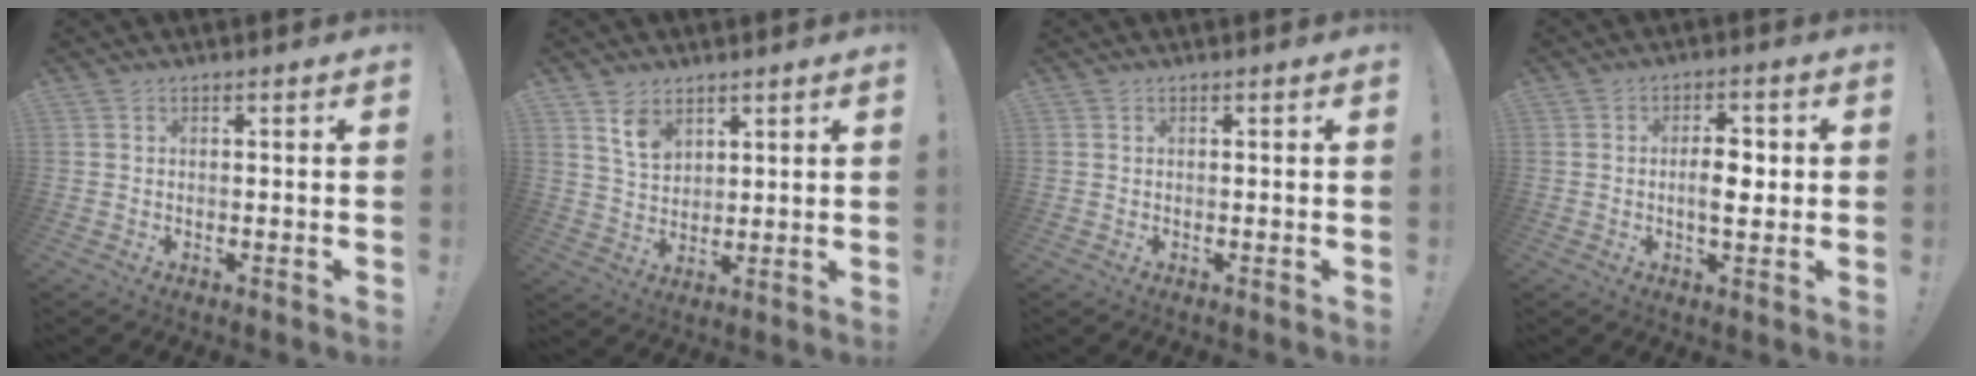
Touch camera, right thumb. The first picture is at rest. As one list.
[{"total": 7.3, "force": [4.8, 4.6, 3.2], "torque": [-0.054, -0.022, 0.091]}, {"total": 0.0}, {"total": 6.6, "force": [-0.4, 3.2, 5.8], "torque": [-0.086, 0.008, -0.012]}]